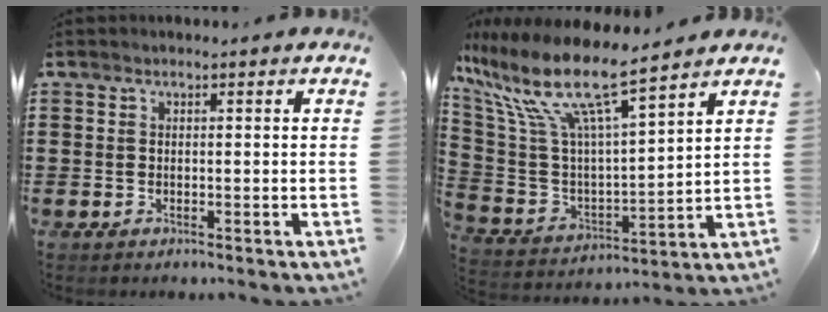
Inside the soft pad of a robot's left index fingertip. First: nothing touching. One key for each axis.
{"total": 12.5, "fx": 8.8, "fy": 2.3, "fz": 8.5, "tx": -0.199, "ty": -0.051, "tz": 0.147}